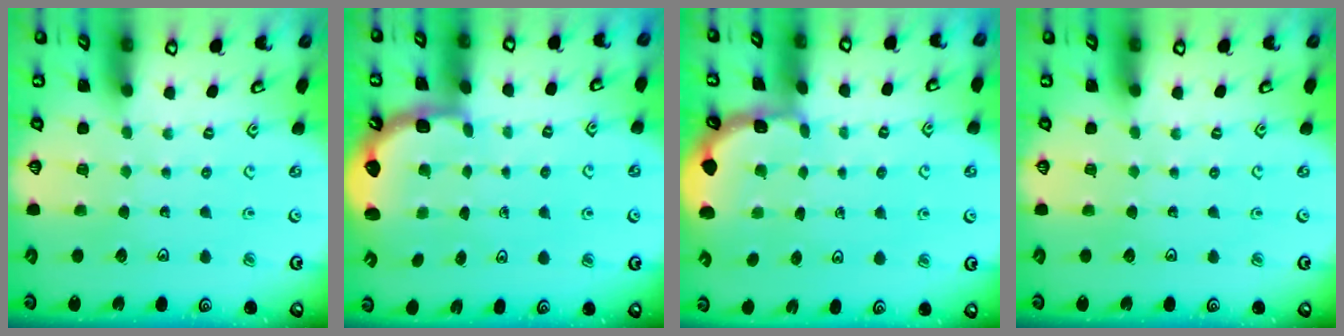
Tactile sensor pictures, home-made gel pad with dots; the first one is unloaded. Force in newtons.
{"total": 2.5, "press": 2.1, "slide": 1.3}
{"total": 2.0, "press": 2.0, "slide": 0.3}
{"total": 0.0}